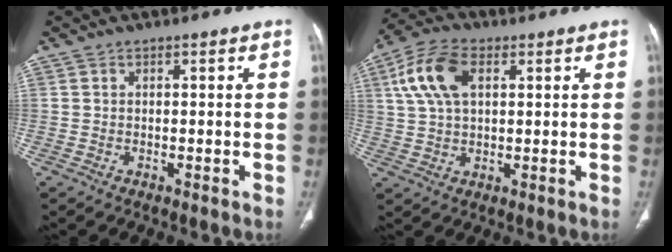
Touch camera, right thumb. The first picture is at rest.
{"total": 10.8, "force": [3.4, 6.2, 8.2], "torque": [-0.167, 0.014, 0.063]}